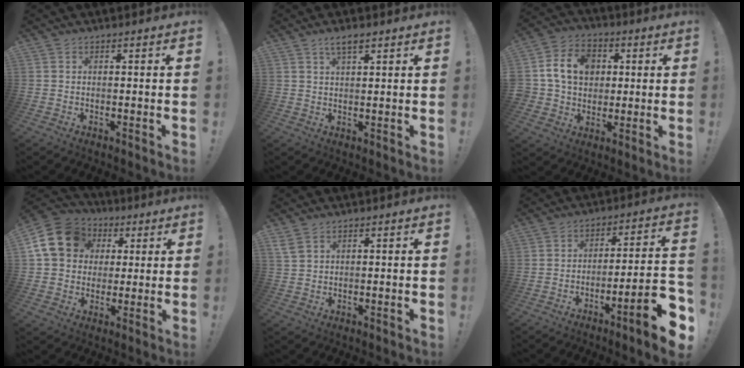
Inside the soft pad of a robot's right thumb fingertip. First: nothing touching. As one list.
[{"total": 4.0, "force": [2.4, 1.2, 2.9], "torque": [-0.050, -0.009, 0.041]}, {"total": 14.2, "force": [2.9, 12.0, 7.2], "torque": [-0.109, 0.009, 0.063]}, {"total": 15.9, "force": [4.1, 13.2, 7.8], "torque": [-0.135, 0.000, 0.085]}, {"total": 2.7, "force": [1.6, 1.2, 1.9], "torque": [-0.045, 0.001, 0.034]}, {"total": 12.8, "force": [-6.9, 0.9, 10.7], "torque": [-0.155, 0.034, -0.107]}]